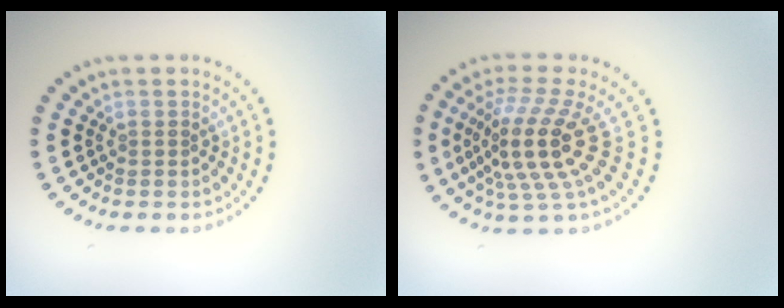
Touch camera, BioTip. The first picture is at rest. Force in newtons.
{"total": 5.5, "press": 4.0, "slide": 3.7}